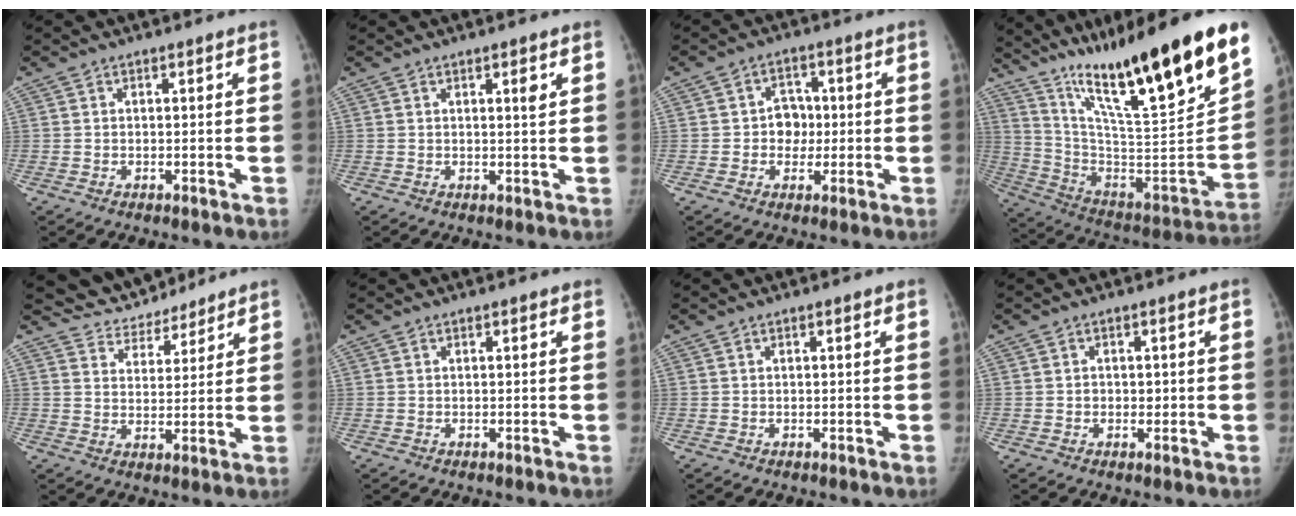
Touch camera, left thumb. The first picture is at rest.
{"total": 1.8, "force": [0.8, 0.3, 1.6], "torque": [-0.021, -0.004, 0.013]}
{"total": 5.4, "force": [-0.1, 4.6, 2.8], "torque": [-0.007, 0.010, -0.008]}
{"total": 33.2, "force": [22.5, 5.3, 23.8], "torque": [-0.355, -0.097, 0.371]}
{"total": 9.4, "force": [8.7, 3.5, 1.0], "torque": [0.009, -0.038, 0.142]}
{"total": 0.0}
{"total": 0.0}
{"total": 1.9, "force": [0.0, 1.6, 1.0], "torque": [-0.004, 0.003, -0.002]}